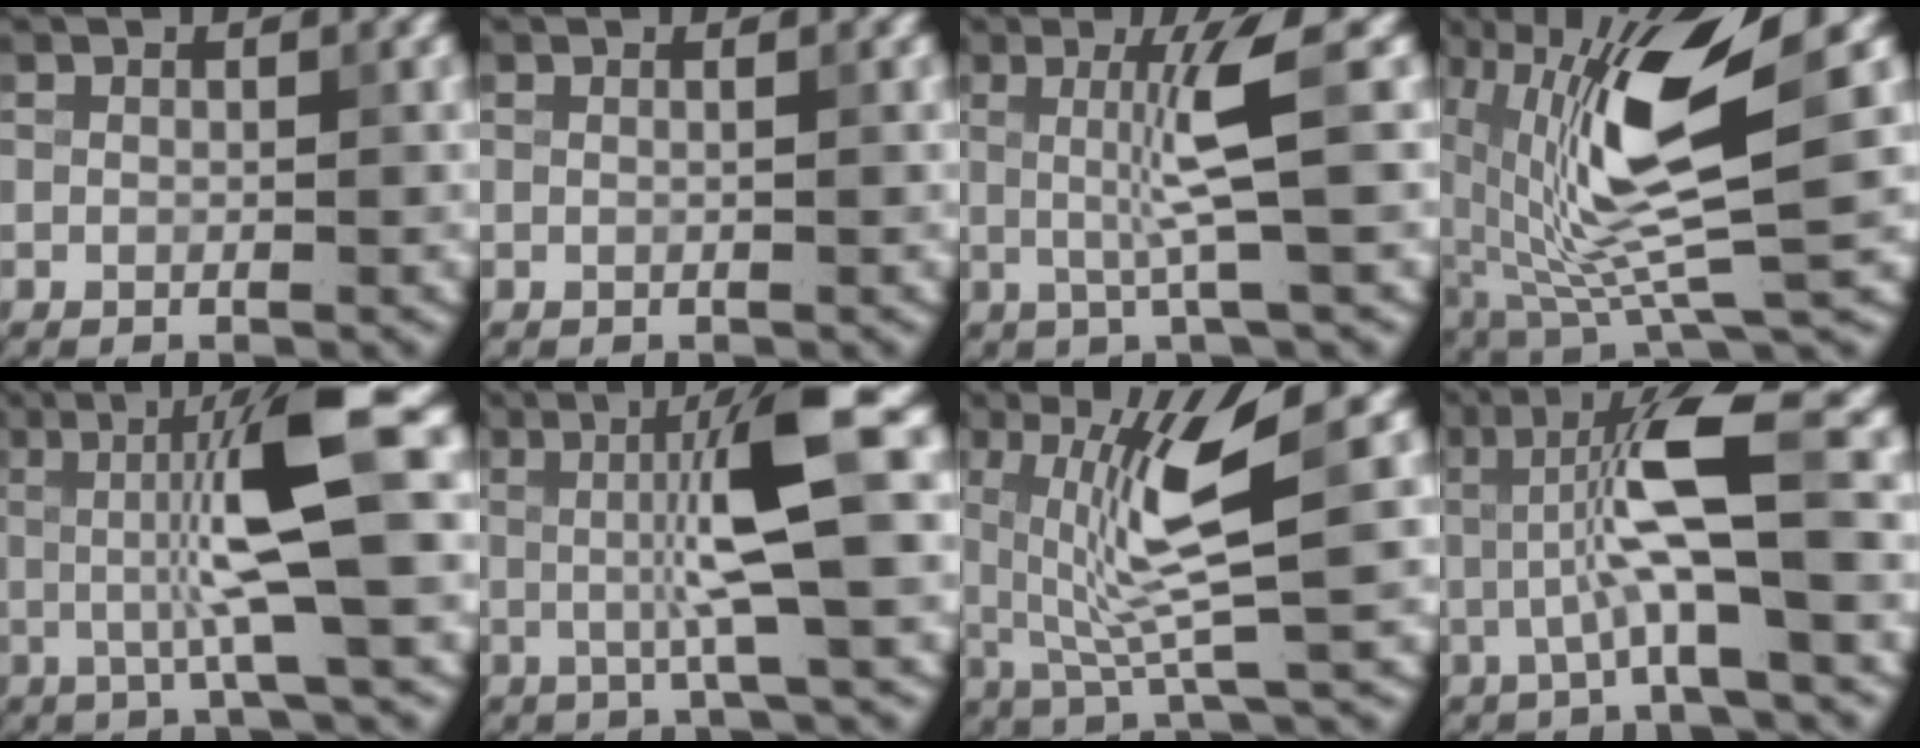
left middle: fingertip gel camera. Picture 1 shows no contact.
{"total": 0.7, "force": [0.2, 0.4, 0.6], "torque": [-0.005, 0.000, -0.007]}
{"total": 4.7, "force": [0.4, 0.3, 4.6], "torque": [-0.086, -0.001, 0.008]}
{"total": 11.4, "force": [1.8, 3.0, 10.8], "torque": [-0.208, -0.005, 0.036]}
{"total": 8.2, "force": [0.7, 1.2, 8.0], "torque": [-0.136, 0.000, 0.012]}
{"total": 7.4, "force": [0.6, 0.9, 7.3], "torque": [-0.126, 0.005, 0.009]}
{"total": 7.5, "force": [1.5, 1.2, 7.2], "torque": [-0.139, -0.002, 0.028]}
{"total": 7.2, "force": [0.2, 1.0, 7.1], "torque": [-0.132, 0.005, 0.002]}